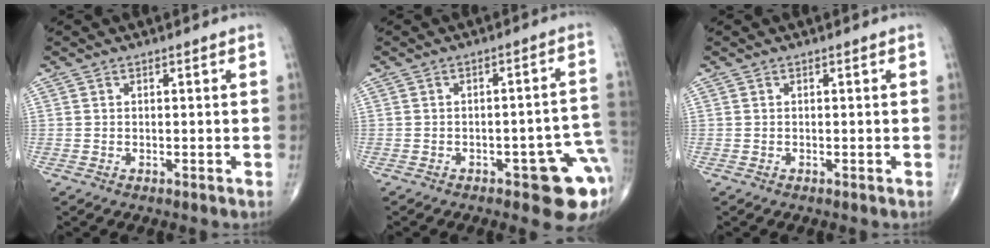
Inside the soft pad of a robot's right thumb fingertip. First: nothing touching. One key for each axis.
{"total": 11.3, "fx": -4.4, "fy": 3.9, "fz": 9.6, "tx": -0.082, "ty": 0.026, "tz": -0.046}
{"total": 0.0}